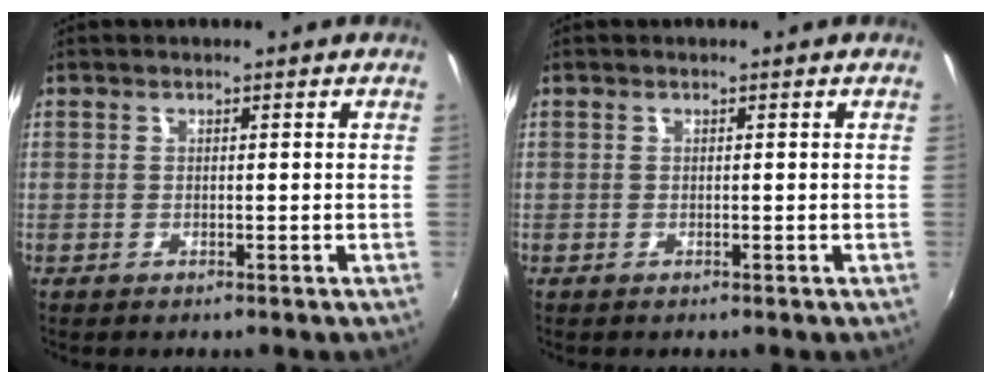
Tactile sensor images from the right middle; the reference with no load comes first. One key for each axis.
{"total": 0.0}